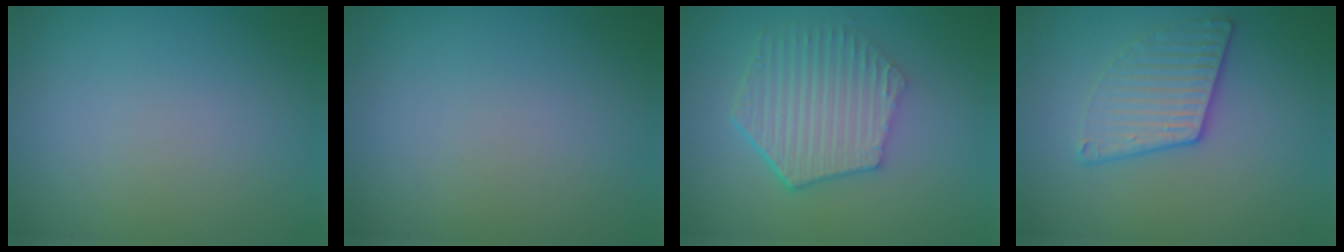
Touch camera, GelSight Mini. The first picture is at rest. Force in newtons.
{"total": 0.0}
{"total": 5.7, "press": 4.3, "slide": 3.8}
{"total": 3.1, "press": 2.7, "slide": 1.4}